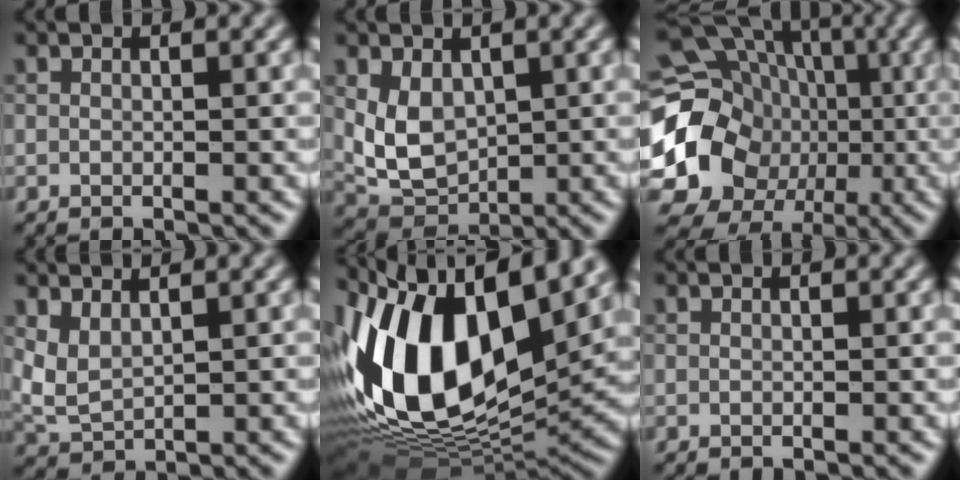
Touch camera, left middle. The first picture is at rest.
{"total": 4.1, "force": [0.8, 3.0, 2.8], "torque": [-0.061, -0.007, 0.023]}
{"total": 18.8, "force": [-2.5, 16.6, 8.4], "torque": [-0.165, -0.015, -0.064]}
{"total": 2.7, "force": [1.3, 1.4, 1.9], "torque": [-0.049, -0.001, 0.030]}
{"total": 15.8, "force": [3.8, 8.5, 12.7], "torque": [-0.244, -0.003, 0.057]}
{"total": 0.0}